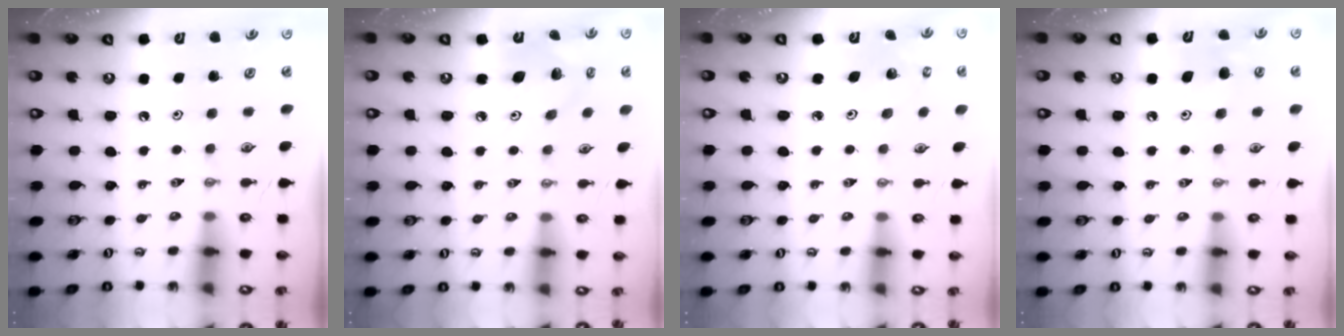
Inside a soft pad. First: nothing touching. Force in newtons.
{"total": 9.8, "press": 9.6, "slide": 1.8}
{"total": 2.3, "press": 2.3, "slide": 0.2}
{"total": 7.5, "press": 7.4, "slide": 1.0}